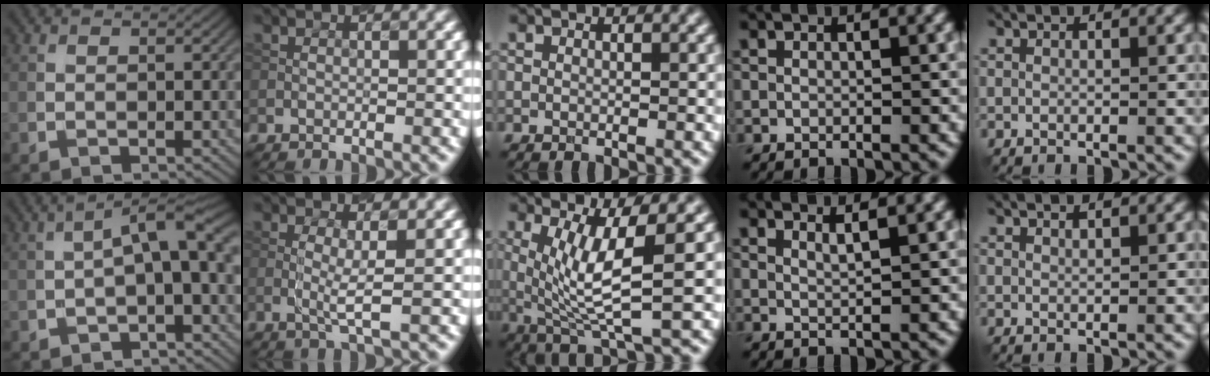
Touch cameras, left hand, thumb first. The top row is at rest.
{"thumb": {"total": 5.4, "force": [-0.5, 1.5, 5.1], "torque": [-0.076, 0.015, -0.013]}, "index": {"total": 2.1, "force": [0.3, 0.2, 2.1], "torque": [-0.047, -0.009, 0.002]}, "middle": {"total": 5.9, "force": [0.7, 1.3, 5.7], "torque": [-0.111, -0.010, 0.023]}, "ring": {"total": 1.6, "force": [1.2, 0.4, 1.0], "torque": [-0.007, 0.001, 0.013]}, "little": {"total": 0.6, "force": [0.5, 0.0, 0.3], "torque": [-0.003, 0.002, 0.007]}}